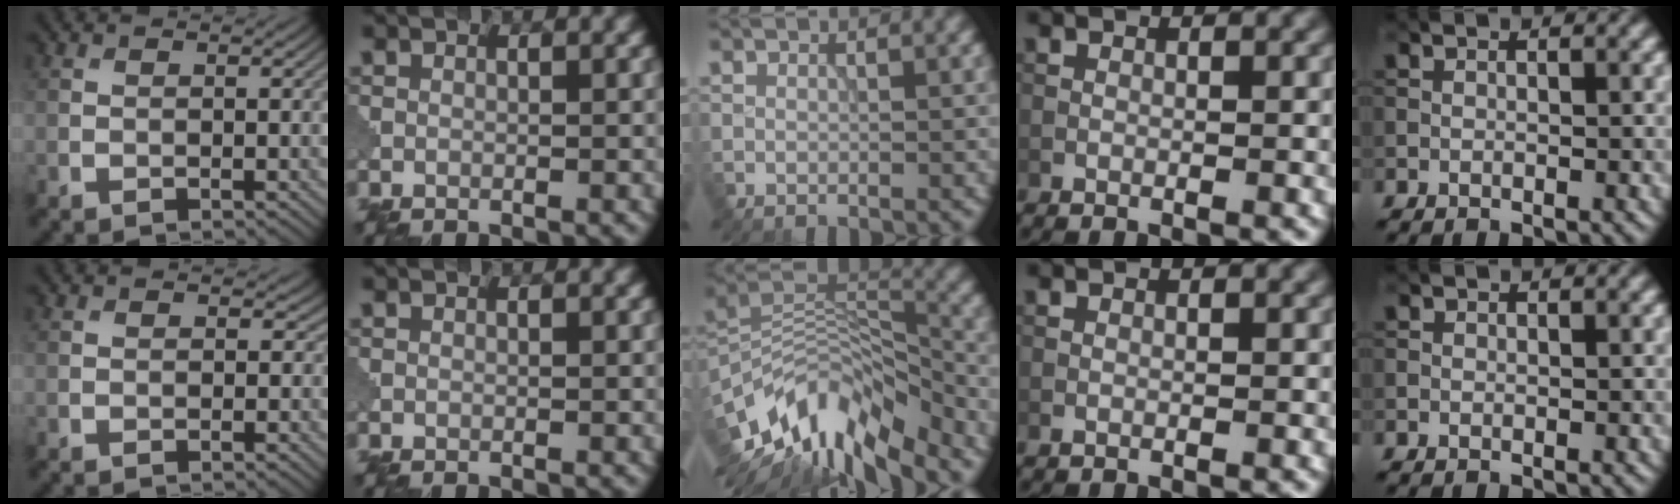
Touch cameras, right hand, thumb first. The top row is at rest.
{"thumb": {"total": 0.7, "force": [0.0, 0.7, 0.1], "torque": [-0.004, -0.005, -0.002]}, "middle": {"total": 11.7, "force": [-7.9, 4.2, 7.5], "torque": [-0.134, 0.011, -0.150]}}